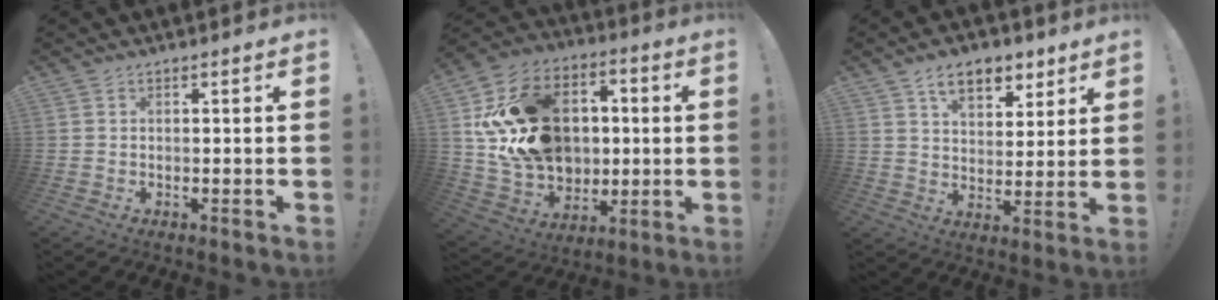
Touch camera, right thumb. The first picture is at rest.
{"total": 23.5, "force": [2.9, 18.5, 14.1], "torque": [-0.226, 0.011, 0.084]}
{"total": 10.8, "force": [6.4, 6.4, 5.8], "torque": [-0.075, -0.030, 0.116]}